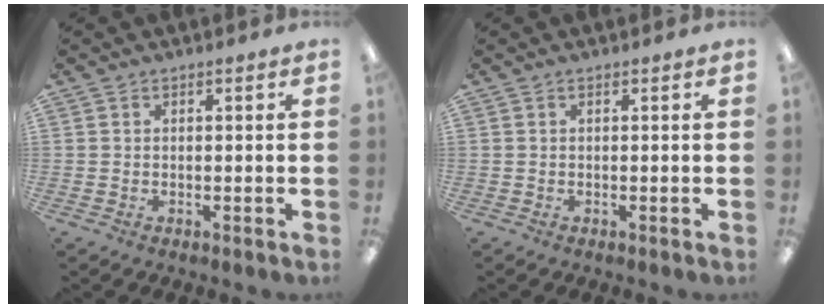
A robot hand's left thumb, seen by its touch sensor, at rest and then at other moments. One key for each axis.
{"total": 0.0}